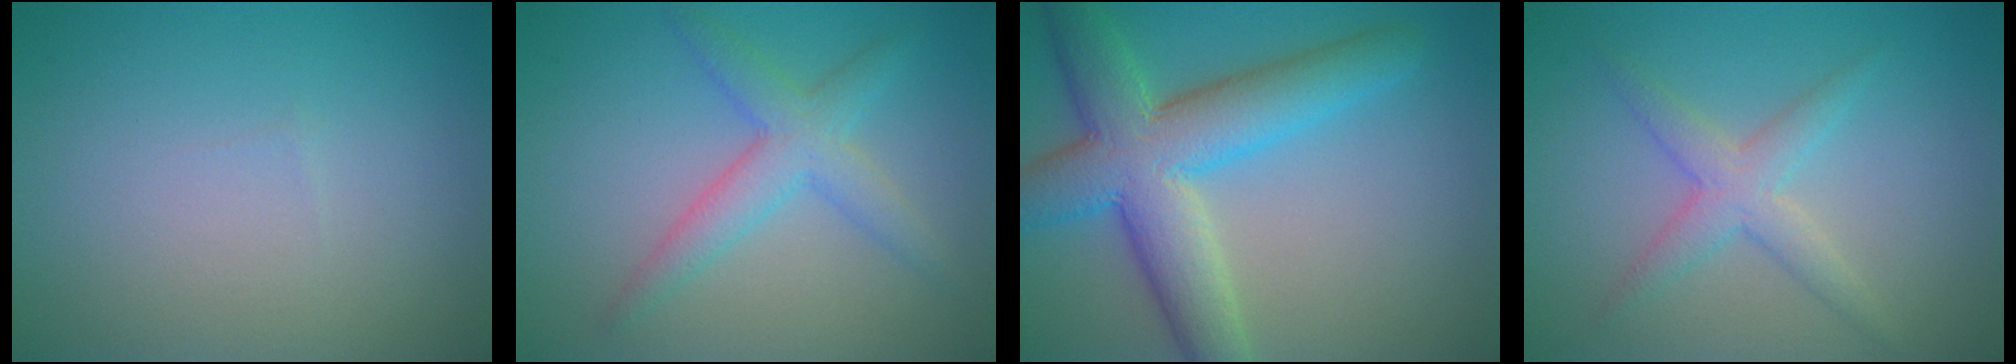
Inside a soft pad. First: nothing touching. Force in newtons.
{"total": 3.6, "press": 3.6, "slide": 0.2}
{"total": 8.6, "press": 8.6, "slide": 0.4}
{"total": 2.9, "press": 2.9, "slide": 0.0}